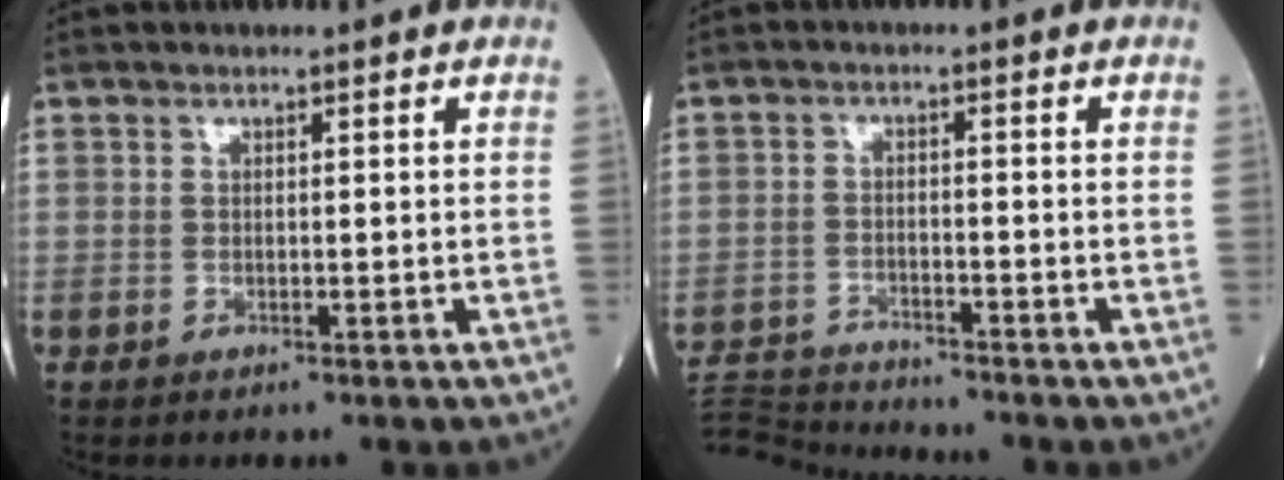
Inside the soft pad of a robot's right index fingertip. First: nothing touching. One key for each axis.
{"total": 7.6, "fx": -7.6, "fy": -0.7, "fz": -0.3, "tx": 0.002, "ty": -0.001, "tz": -0.143}